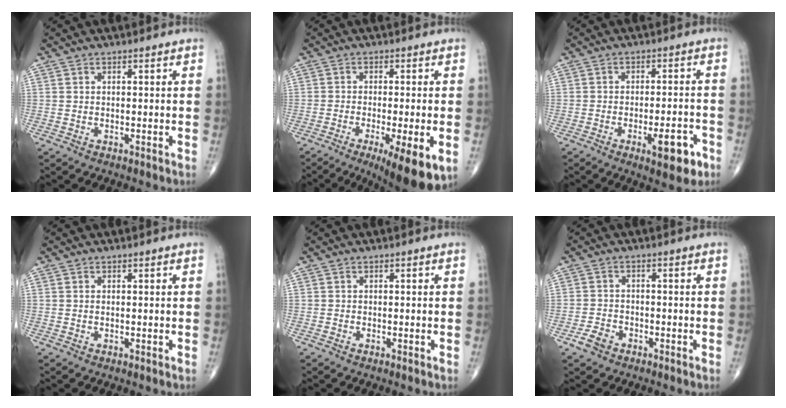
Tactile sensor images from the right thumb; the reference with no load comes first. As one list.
[{"total": 12.2, "force": [-5.0, 2.8, 10.7], "torque": [-0.139, -0.013, -0.070]}, {"total": 8.1, "force": [-3.8, 2.7, 6.6], "torque": [-0.083, 0.016, -0.049]}, {"total": 0.0}, {"total": 0.0}, {"total": 3.1, "force": [-1.9, 2.1, 1.2], "torque": [-0.020, 0.014, -0.033]}]